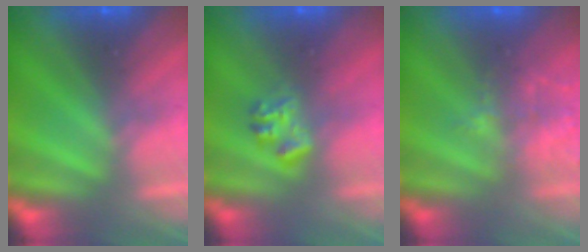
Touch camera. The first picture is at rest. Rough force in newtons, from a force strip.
{"total": 2.3}
{"total": 1.6}